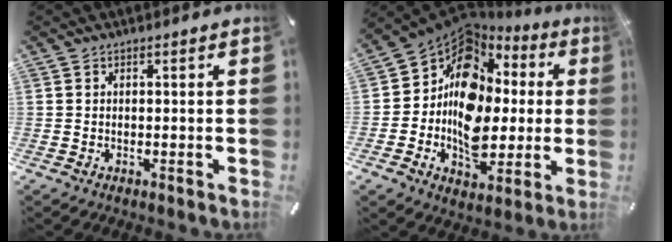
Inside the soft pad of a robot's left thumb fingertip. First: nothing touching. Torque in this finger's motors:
{"motor_torque": [1.16, 1.40, 1.68, 1.09, 0.33]}